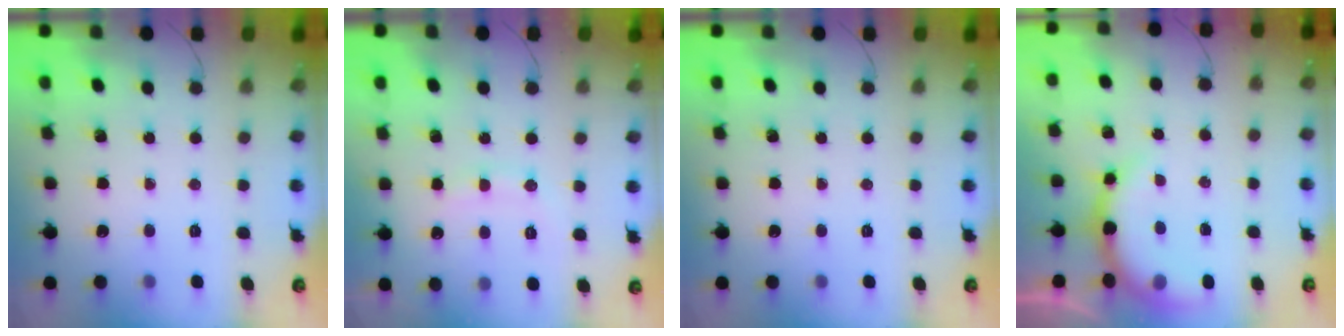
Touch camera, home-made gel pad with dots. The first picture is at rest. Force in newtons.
{"total": 8.8, "press": 8.7, "slide": 0.9}
{"total": 0.0}
{"total": 8.8, "press": 8.6, "slide": 1.9}